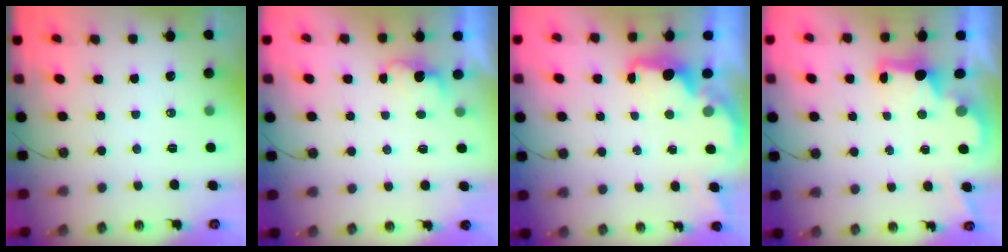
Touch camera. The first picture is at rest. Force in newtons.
{"total": 1.4, "press": 1.2, "slide": 0.7}
{"total": 2.0, "press": 1.8, "slide": 0.8}
{"total": 2.1, "press": 2.0, "slide": 0.7}